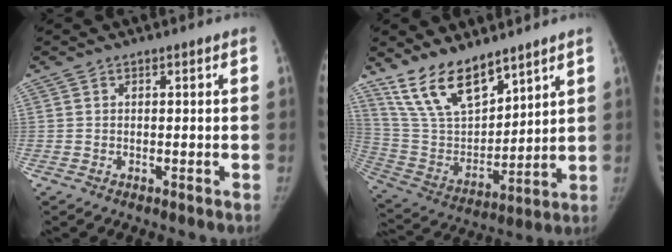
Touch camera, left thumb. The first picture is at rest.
{"total": 15.8, "force": [11.7, 6.6, 8.3], "torque": [-0.119, -0.062, 0.237]}